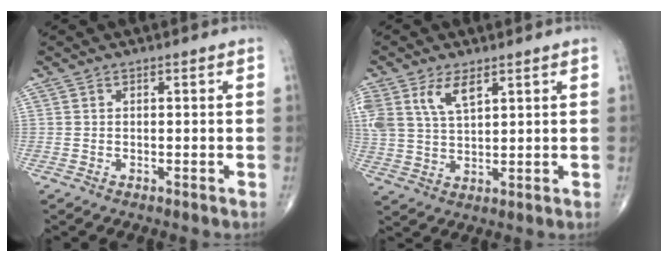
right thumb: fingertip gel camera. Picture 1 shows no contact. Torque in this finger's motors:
{"motor_torque": [0.56, 0.67, 0.36, 0.09, 0.17]}